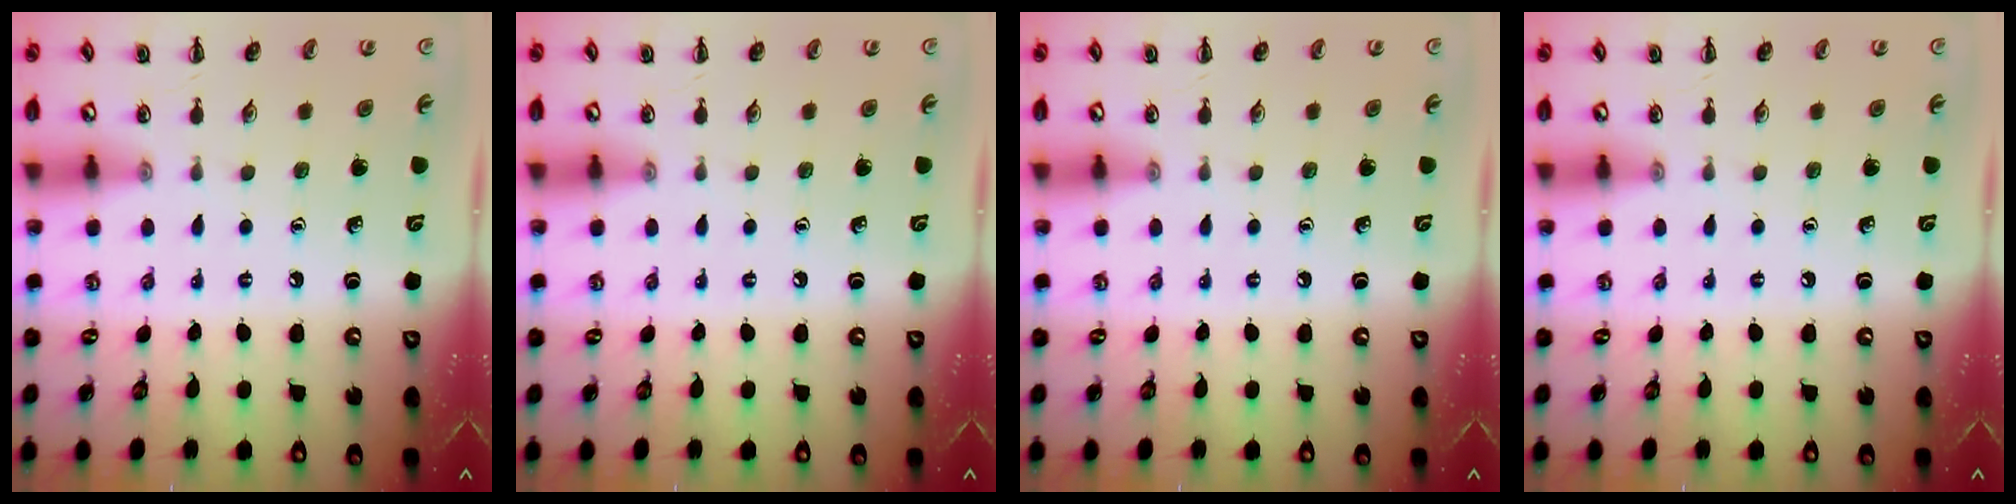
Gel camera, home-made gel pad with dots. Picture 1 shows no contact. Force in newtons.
{"total": 0.0}
{"total": 0.0}
{"total": 0.0}